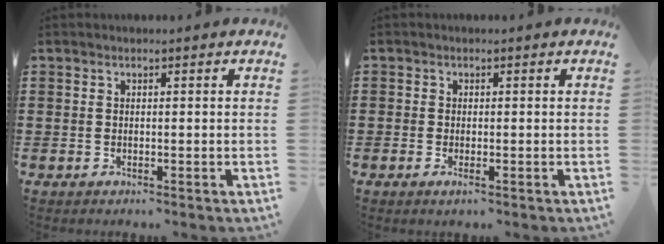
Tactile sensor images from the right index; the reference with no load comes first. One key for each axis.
{"total": 0.7, "fx": -0.3, "fy": 0.3, "fz": 0.6, "tx": -0.013, "ty": -0.004, "tz": -0.004}